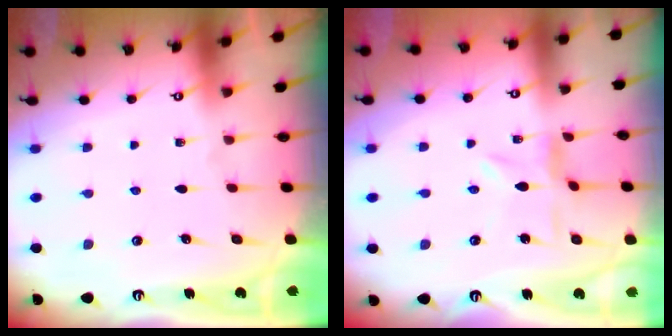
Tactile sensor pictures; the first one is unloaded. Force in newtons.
{"total": 2.1, "press": 2.1, "slide": 0.3}